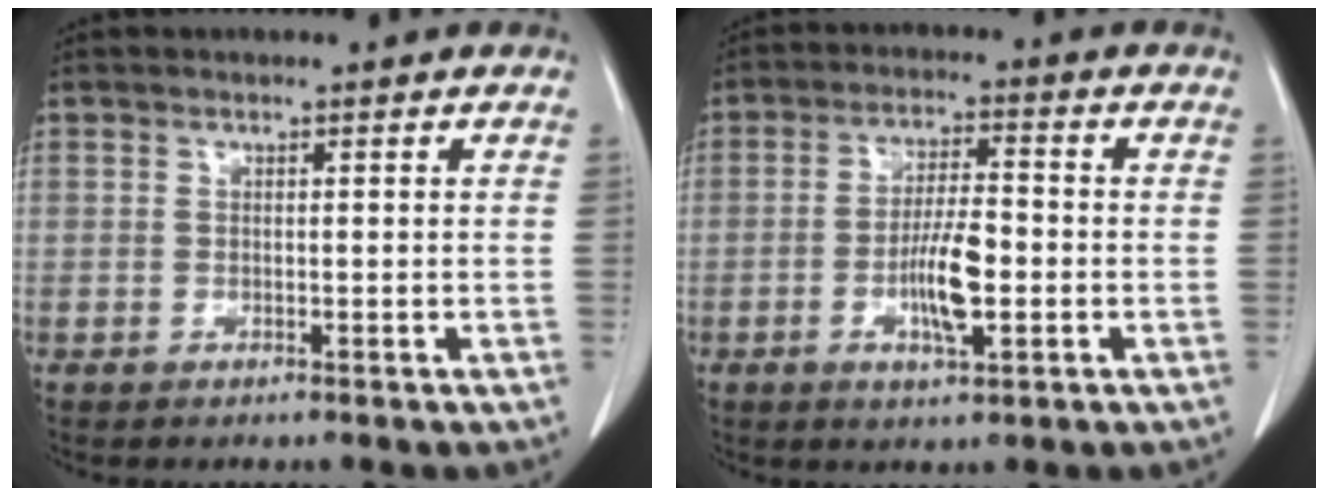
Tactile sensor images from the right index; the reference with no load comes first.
{"total": 7.5, "force": [-1.9, 1.6, 7.0], "torque": [-0.134, 0.002, -0.033]}